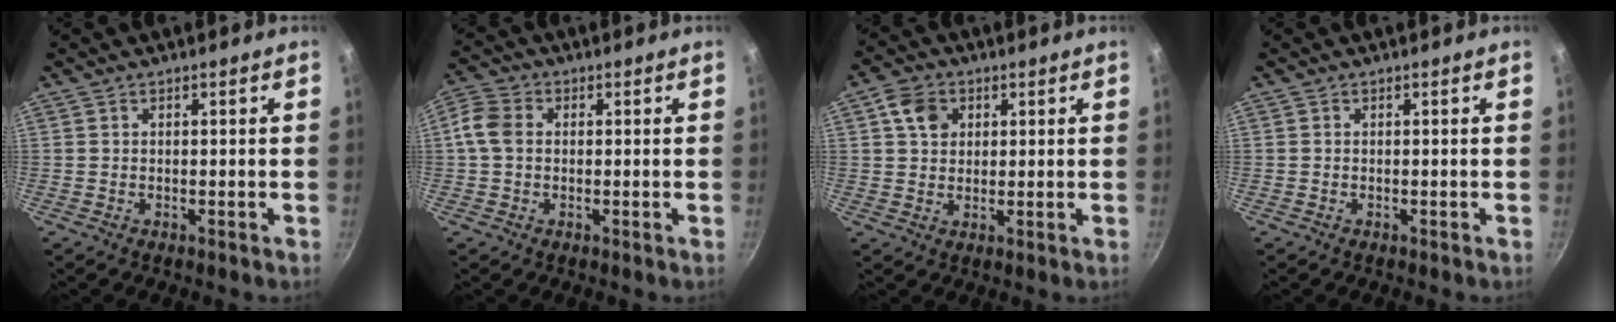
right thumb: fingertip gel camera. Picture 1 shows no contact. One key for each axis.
{"total": 5.9, "fx": 0.3, "fy": 4.7, "fz": 3.5, "tx": -0.065, "ty": 0.010, "tz": -0.009}
{"total": 5.8, "fx": 2.0, "fy": 4.8, "fz": 2.7, "tx": -0.029, "ty": 0.004, "tz": 0.033}
{"total": 0.0}